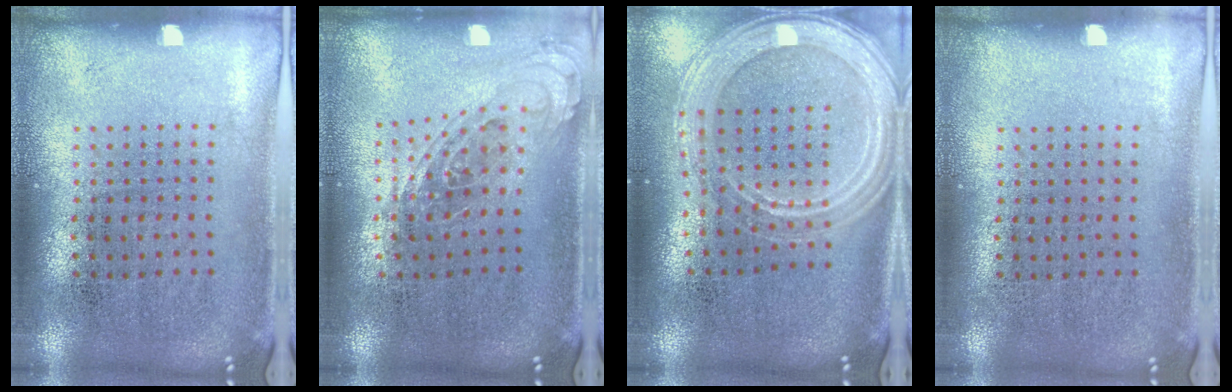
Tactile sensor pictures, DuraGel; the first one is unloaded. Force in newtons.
{"total": 0.8, "press": 0.7, "slide": 0.3}
{"total": 2.3, "press": 2.0, "slide": 1.1}
{"total": 0.0}